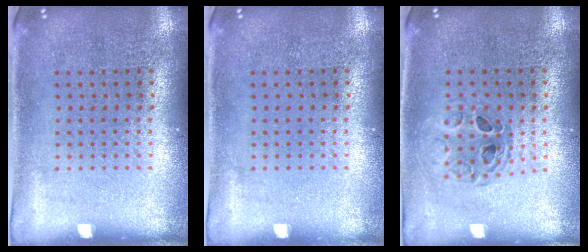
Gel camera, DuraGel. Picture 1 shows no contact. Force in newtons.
{"total": 0.0}
{"total": 0.8, "press": 0.8, "slide": 0.0}